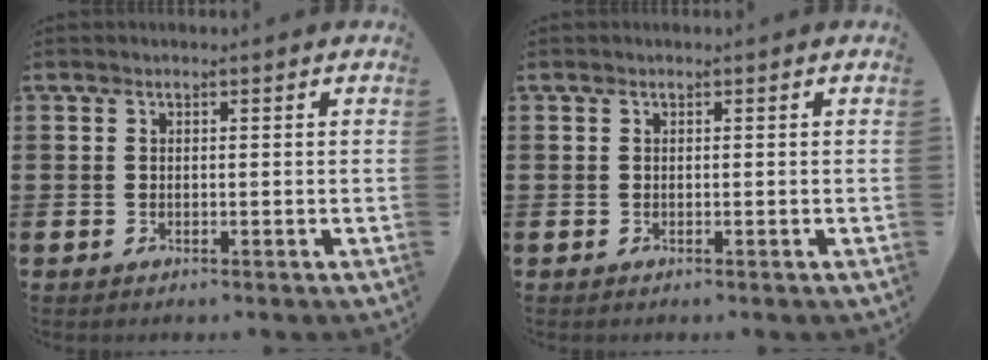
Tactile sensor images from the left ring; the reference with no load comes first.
{"total": 0.0}